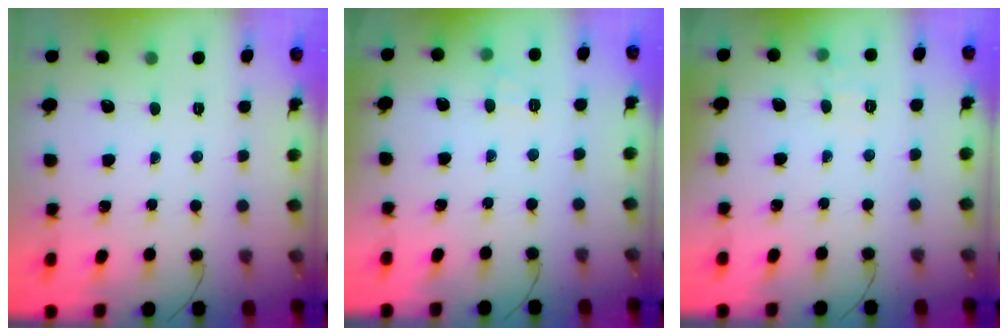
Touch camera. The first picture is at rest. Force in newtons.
{"total": 5.8, "press": 5.6, "slide": 1.6}
{"total": 6.9, "press": 6.7, "slide": 1.6}